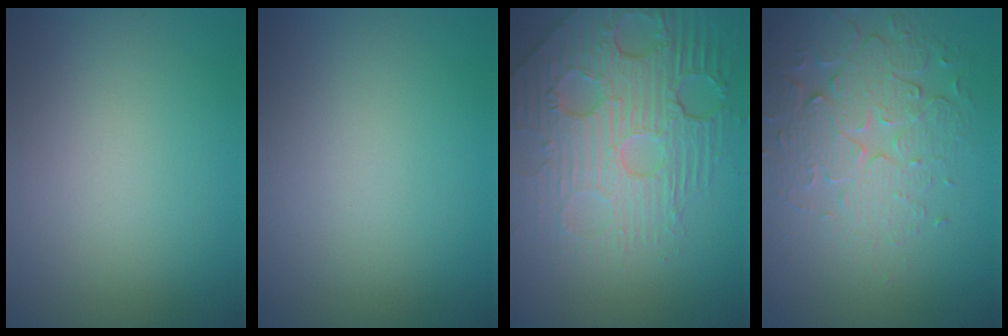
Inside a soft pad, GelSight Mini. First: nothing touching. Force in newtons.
{"total": 0.0}
{"total": 7.8, "press": 5.6, "slide": 5.4}
{"total": 5.2, "press": 4.4, "slide": 2.7}